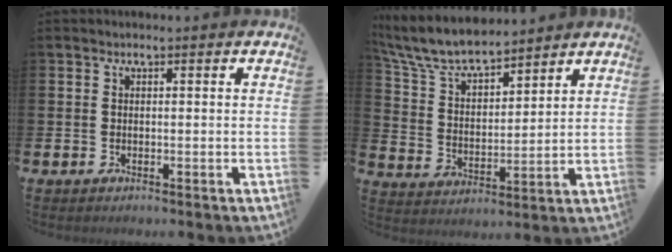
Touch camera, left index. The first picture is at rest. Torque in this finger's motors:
{"motor_torque": [0.26, -0.36, 0.76, 0.21]}